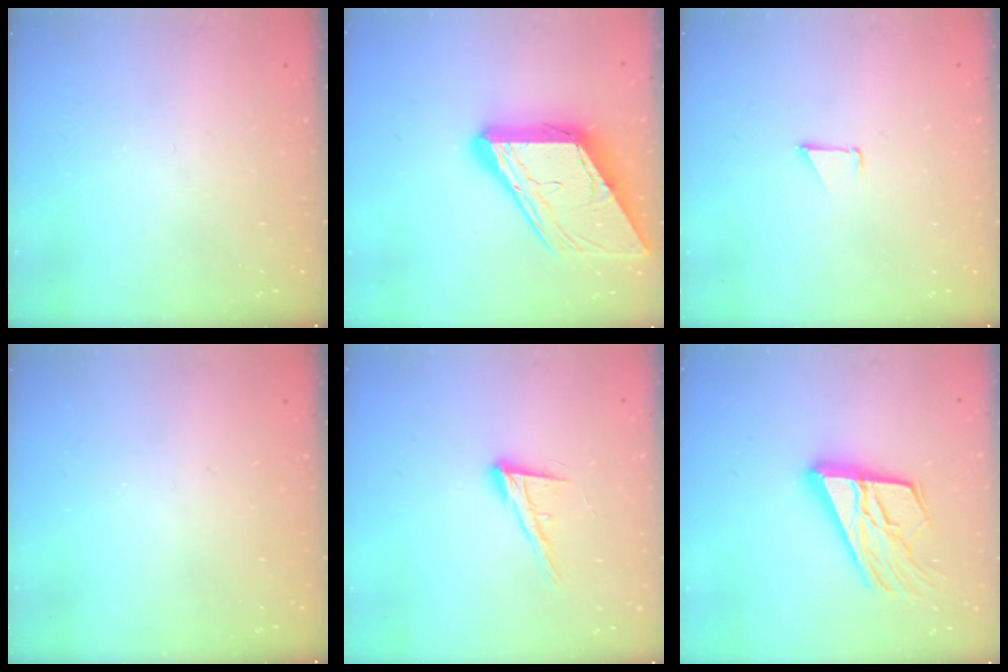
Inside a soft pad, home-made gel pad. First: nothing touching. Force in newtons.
{"total": 23.4, "press": 23.3, "slide": 2.5}
{"total": 0.9, "press": 0.8, "slide": 0.1}
{"total": 0.0}
{"total": 13.2, "press": 12.7, "slide": 3.4}
{"total": 19.1, "press": 19.0, "slide": 2.5}